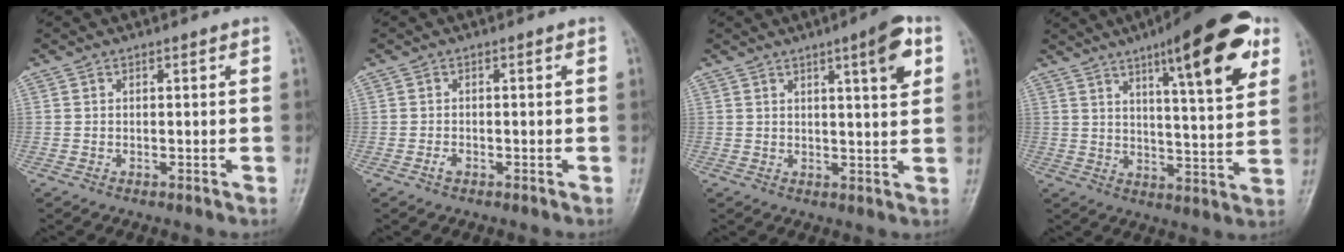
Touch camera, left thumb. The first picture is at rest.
{"total": 1.3, "force": [-0.6, 0.6, 1.0], "torque": [-0.019, 0.007, -0.010]}
{"total": 7.4, "force": [3.3, 1.4, 6.4], "torque": [-0.082, -0.013, 0.043]}
{"total": 18.6, "force": [9.5, 4.4, 15.3], "torque": [-0.192, -0.031, 0.134]}